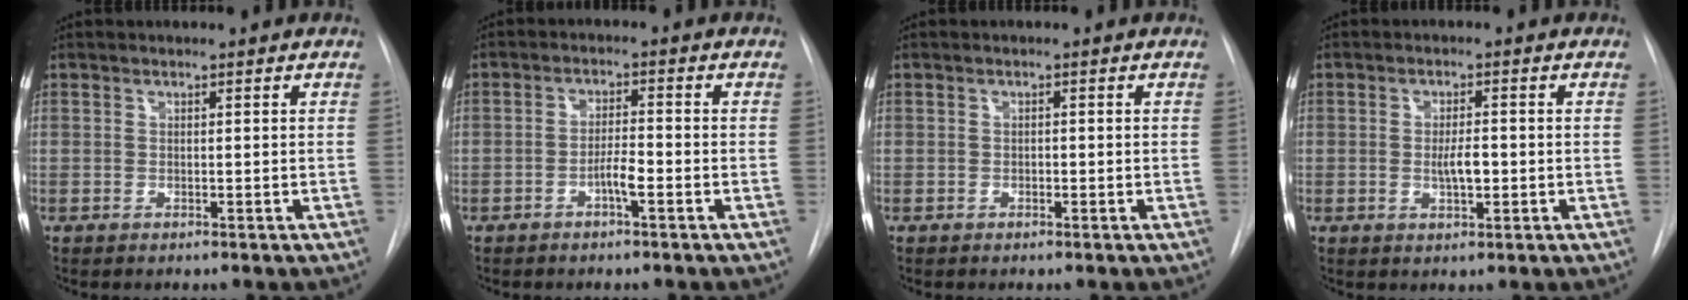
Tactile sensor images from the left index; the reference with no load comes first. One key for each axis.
{"total": 3.1, "fx": -1.8, "fy": 0.2, "fz": 2.5, "tx": -0.042, "ty": -0.001, "tz": -0.032}
{"total": 0.5, "fx": -0.5, "fy": 0.2, "fz": 0.1, "tx": 0.002, "ty": -0.001, "tz": -0.008}
{"total": 3.2, "fx": -0.7, "fy": 0.9, "fz": 3.0, "tx": -0.053, "ty": -0.003, "tz": -0.009}